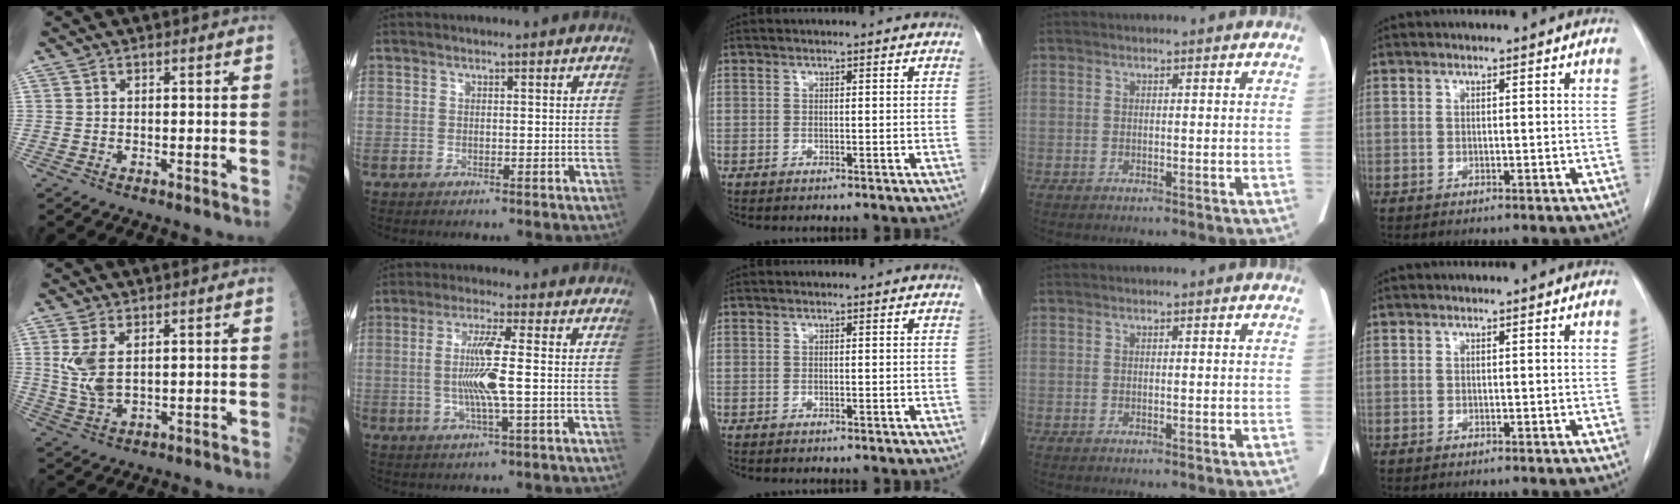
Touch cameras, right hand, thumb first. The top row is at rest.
{"thumb": {"total": 6.9, "force": [1.8, 3.6, 5.6], "torque": [-0.121, -0.008, 0.047]}, "index": {"total": 7.8, "force": [-0.5, 0.0, 7.8], "torque": [-0.153, -0.001, -0.012]}}